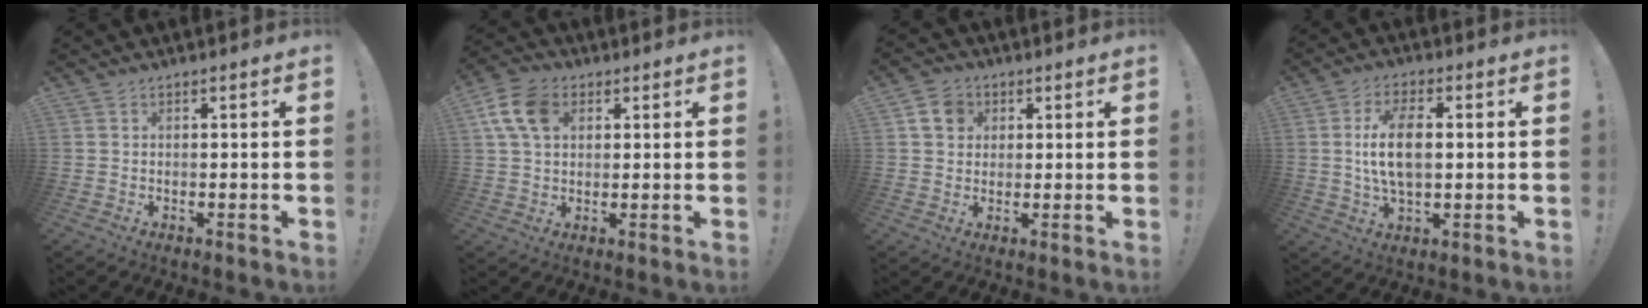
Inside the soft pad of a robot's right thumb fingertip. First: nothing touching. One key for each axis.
{"total": 10.9, "fx": 3.5, "fy": 7.6, "fz": 7.0, "tx": -0.142, "ty": 0.009, "tz": 0.072}
{"total": 6.8, "fx": 2.6, "fy": 5.7, "fz": 2.8, "tx": -0.043, "ty": 0.000, "tz": 0.051}
{"total": 10.8, "fx": 1.0, "fy": 5.3, "fz": 9.4, "tx": -0.168, "ty": -0.007, "tz": 0.013}